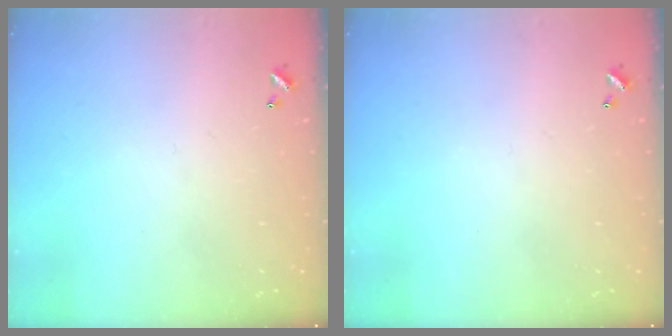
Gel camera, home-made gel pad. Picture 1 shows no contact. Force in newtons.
{"total": 0.0}